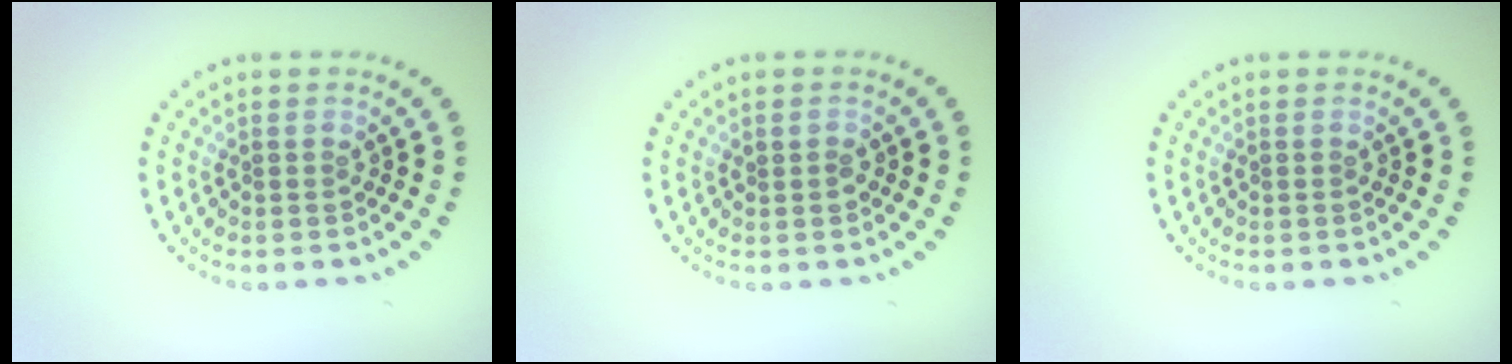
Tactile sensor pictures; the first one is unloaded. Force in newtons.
{"total": 0.9, "press": 0.9, "slide": 0.2}
{"total": 0.0}